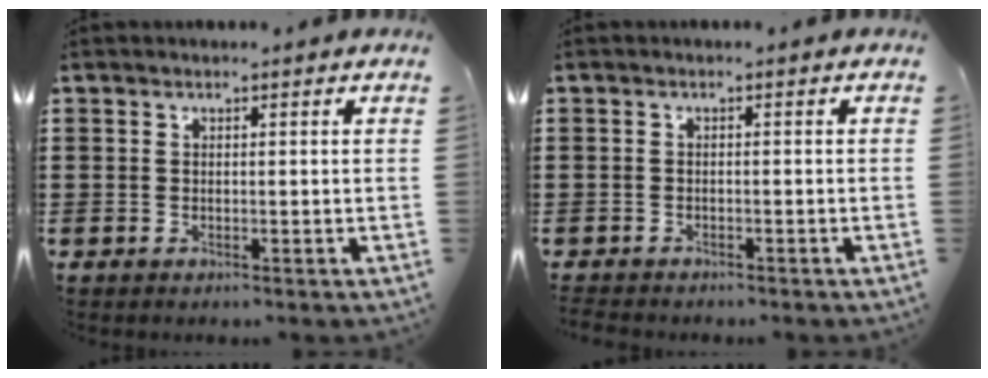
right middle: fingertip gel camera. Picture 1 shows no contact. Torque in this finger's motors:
{"motor_torque": [1.07, -0.10, -0.05, 0.00]}